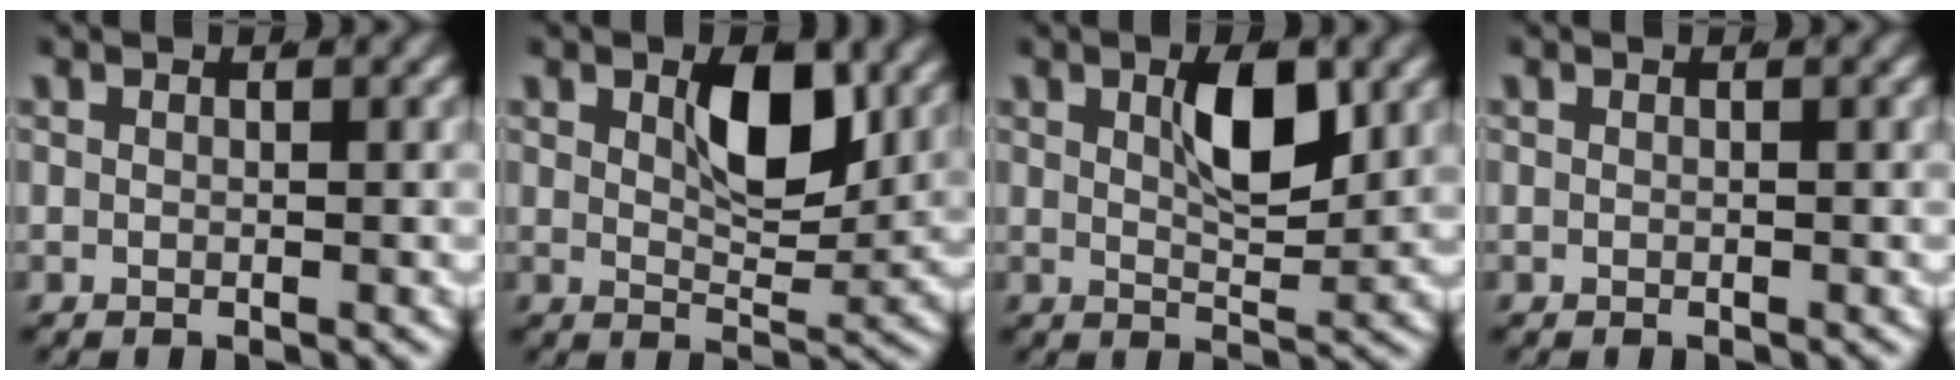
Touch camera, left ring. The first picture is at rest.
{"total": 5.5, "force": [2.4, 2.3, 4.4], "torque": [-0.069, -0.021, 0.049]}
{"total": 4.2, "force": [1.6, 1.1, 3.7], "torque": [-0.057, -0.014, 0.037]}
{"total": 0.0}